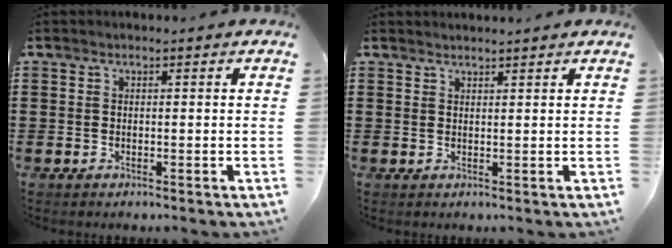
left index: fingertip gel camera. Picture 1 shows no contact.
{"total": 1.2, "force": [1.2, -0.1, 0.1], "torque": [-0.003, -0.002, 0.024]}